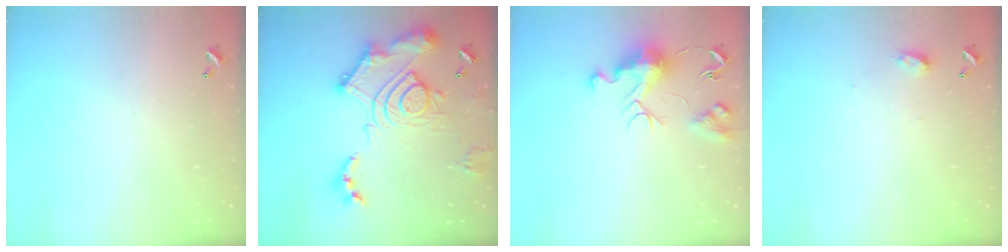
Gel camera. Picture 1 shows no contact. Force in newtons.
{"total": 21.5, "press": 21.4, "slide": 2.5}
{"total": 10.1, "press": 10.0, "slide": 0.8}
{"total": 4.0, "press": 4.0, "slide": 0.5}